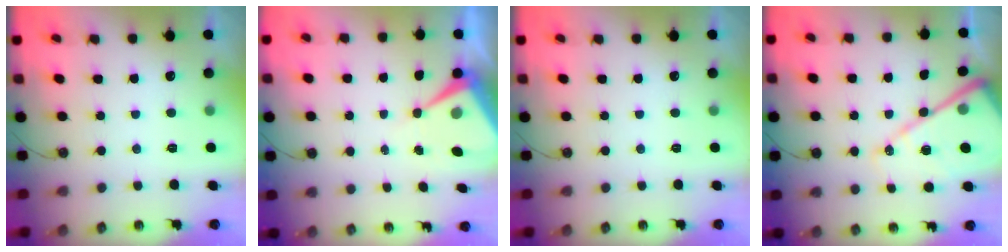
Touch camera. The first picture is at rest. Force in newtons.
{"total": 8.1, "press": 8.1, "slide": 0.2}
{"total": 0.0}
{"total": 16.9, "press": 16.8, "slide": 1.7}